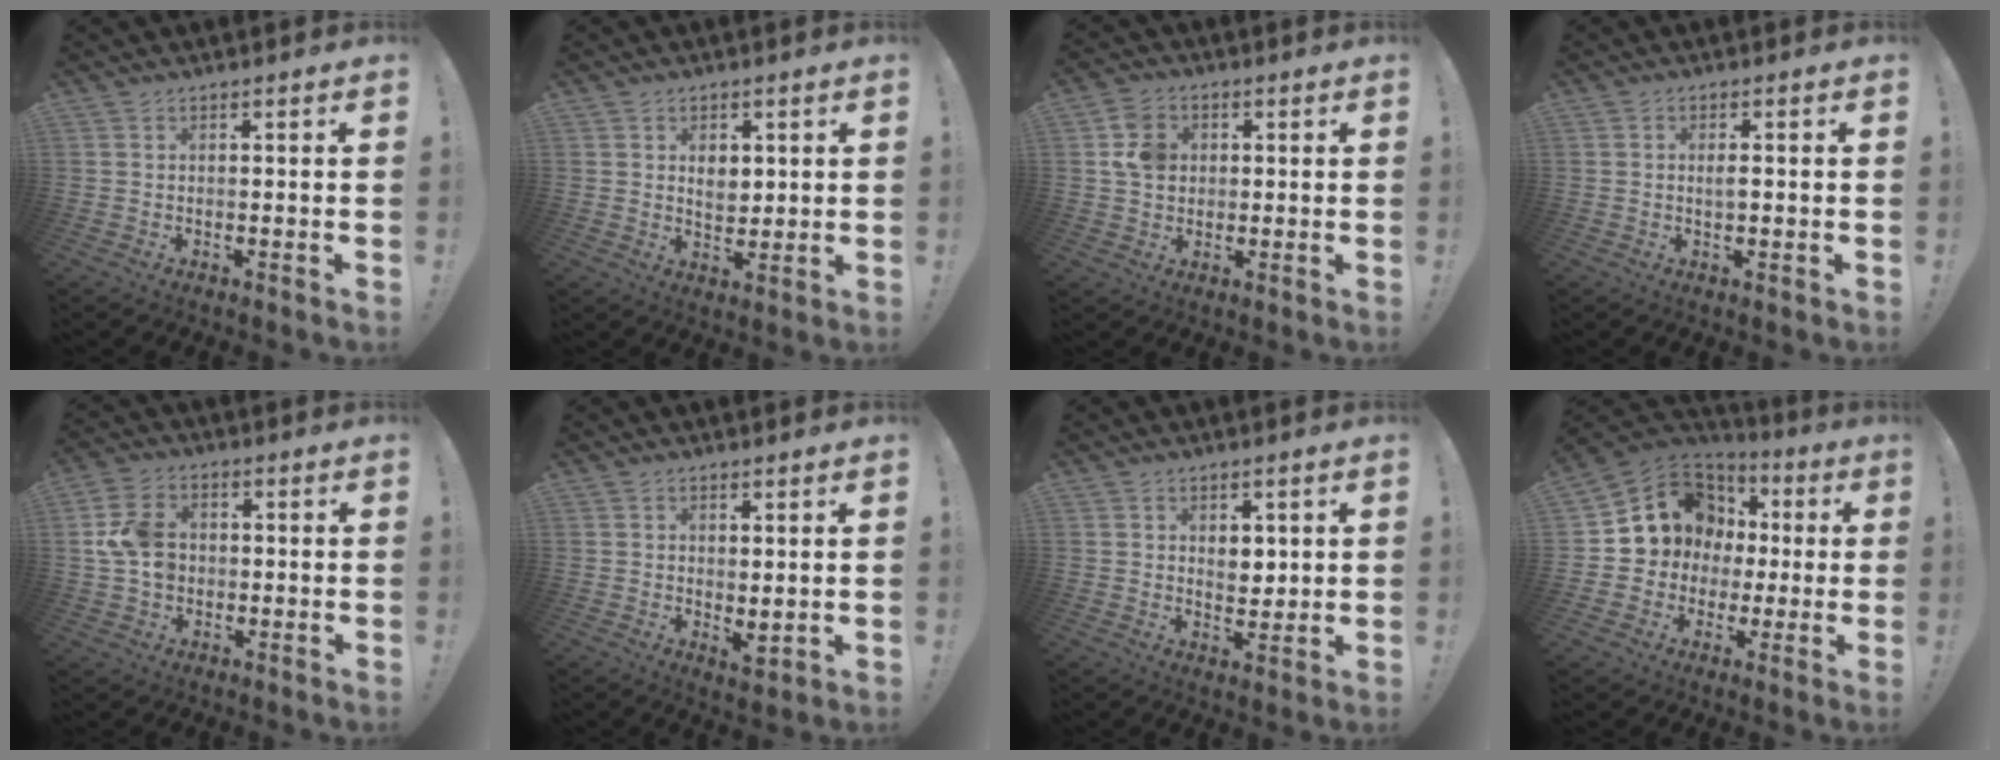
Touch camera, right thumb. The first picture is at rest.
{"total": 4.8, "force": [1.9, 3.4, 2.7], "torque": [-0.032, -0.006, 0.032]}
{"total": 8.1, "force": [1.6, 6.8, 4.2], "torque": [-0.077, 0.011, 0.034]}
{"total": 1.9, "force": [0.2, 0.6, 1.9], "torque": [-0.027, -0.002, 0.001]}
{"total": 10.3, "force": [0.5, 8.1, 6.4], "torque": [-0.127, 0.012, 0.012]}
{"total": 3.4, "force": [0.9, 1.8, 2.8], "torque": [-0.030, -0.012, 0.020]}
{"total": 4.7, "force": [2.4, 3.4, 2.2], "torque": [-0.025, -0.011, 0.041]}
{"total": 12.6, "force": [3.6, 11.2, 4.5], "torque": [-0.070, -0.021, 0.089]}